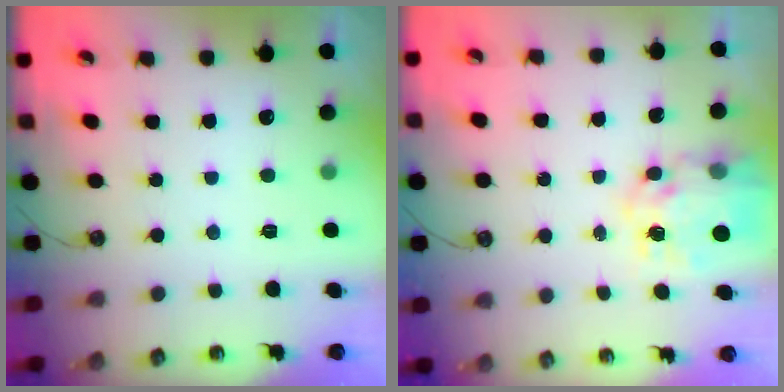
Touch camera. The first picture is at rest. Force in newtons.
{"total": 11.7, "press": 11.7, "slide": 1.1}